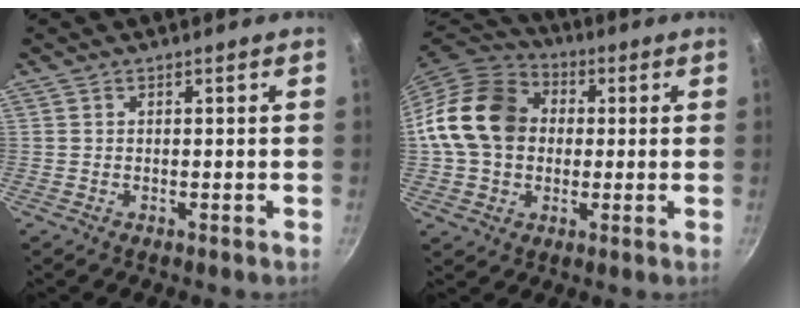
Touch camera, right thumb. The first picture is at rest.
{"total": 17.4, "force": [1.7, 13.8, 10.5], "torque": [-0.172, 0.031, 0.018]}